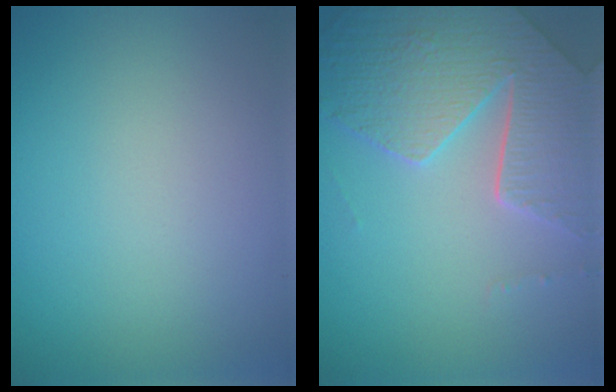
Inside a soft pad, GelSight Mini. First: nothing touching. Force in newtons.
{"total": 7.3, "press": 5.5, "slide": 4.7}